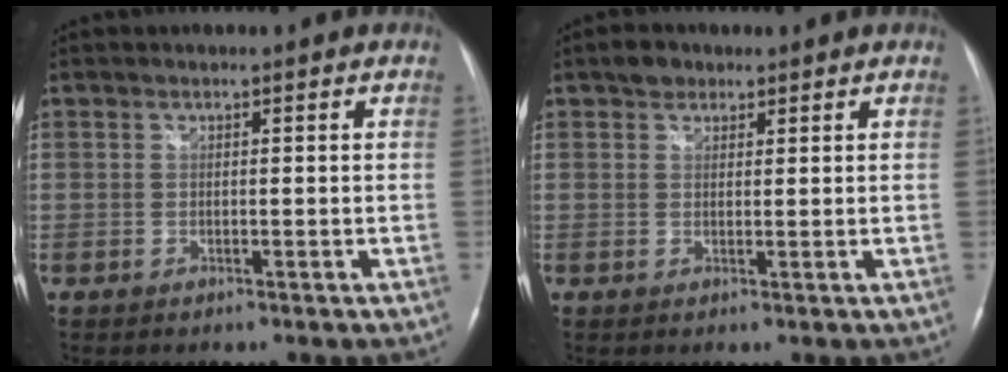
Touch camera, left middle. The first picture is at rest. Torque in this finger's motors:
{"motor_torque": [0.07, -0.04, -0.04, 0.00]}